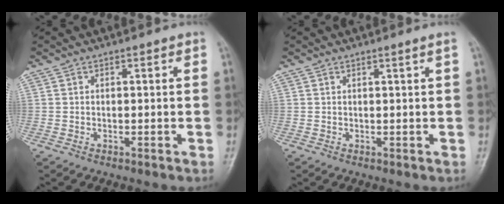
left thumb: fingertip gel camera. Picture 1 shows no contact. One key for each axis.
{"total": 0.7, "fx": 0.4, "fy": -0.3, "fz": 0.5, "tx": -0.019, "ty": -0.007, "tz": 0.011}